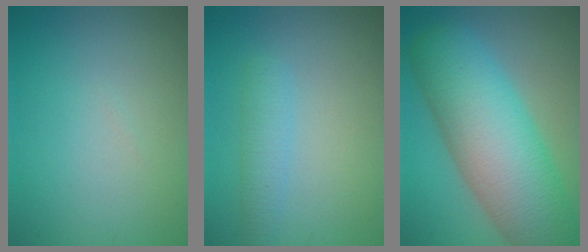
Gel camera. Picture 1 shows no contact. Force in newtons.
{"total": 2.2, "press": 2.2, "slide": 0.1}
{"total": 12.1, "press": 12.1, "slide": 0.2}